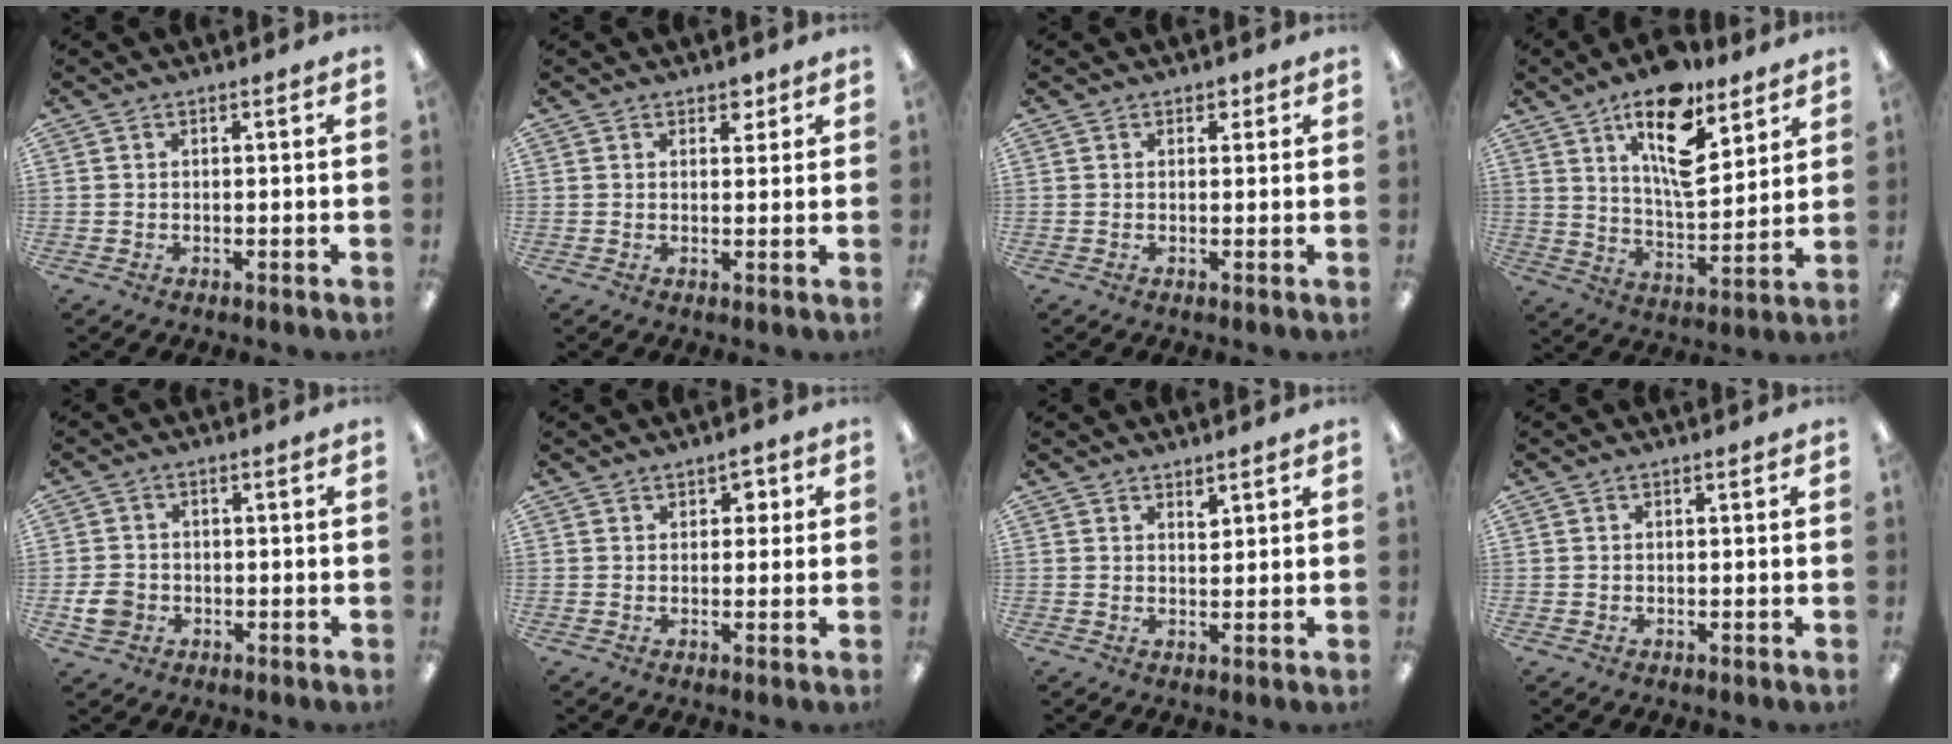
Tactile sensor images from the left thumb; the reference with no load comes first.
{"total": 4.2, "force": [3.1, 2.3, 1.6], "torque": [0.002, -0.018, 0.050]}
{"total": 1.4, "force": [0.9, 1.0, 0.5], "torque": [0.006, -0.003, 0.012]}
{"total": 16.9, "force": [10.5, 7.1, 11.3], "torque": [-0.176, -0.053, 0.174]}
{"total": 4.8, "force": [-1.2, 4.2, 2.0], "torque": [-0.030, 0.000, -0.025]}
{"total": 2.5, "force": [1.3, 1.8, 1.2], "torque": [-0.010, -0.001, 0.020]}
{"total": 2.1, "force": [1.7, 0.9, 0.6], "torque": [0.001, -0.008, 0.029]}
{"total": 0.0}